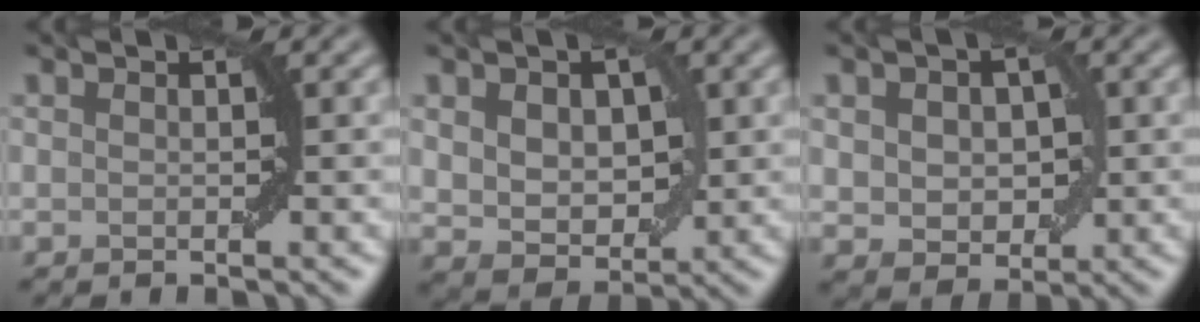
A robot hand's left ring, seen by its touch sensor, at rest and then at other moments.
{"total": 5.1, "force": [0.8, 3.5, 3.6], "torque": [-0.054, -0.005, 0.021]}
{"total": 4.4, "force": [0.4, 3.2, 3.0], "torque": [-0.042, 0.001, 0.009]}